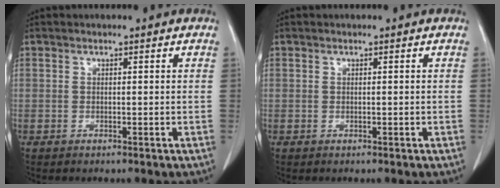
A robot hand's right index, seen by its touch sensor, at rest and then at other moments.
{"total": 0.0}